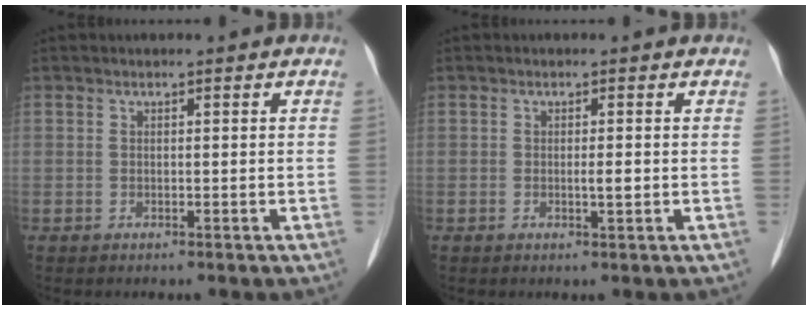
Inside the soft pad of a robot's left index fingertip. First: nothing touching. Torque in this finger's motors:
{"motor_torque": [0.32, 0.03, -0.01, 0.04]}